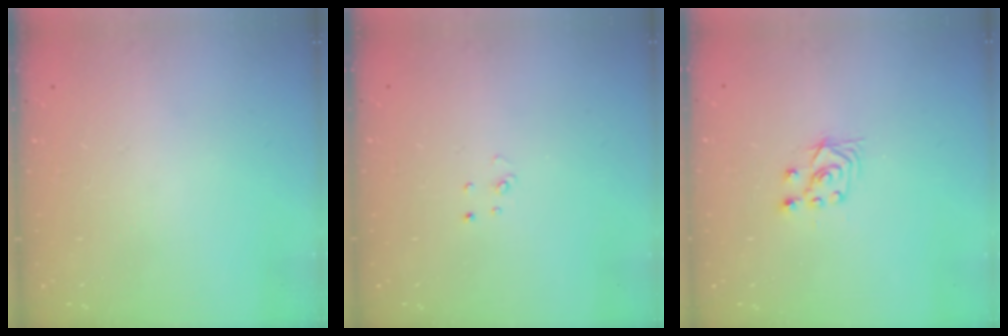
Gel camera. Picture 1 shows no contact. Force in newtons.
{"total": 2.7, "press": 2.7, "slide": 0.3}
{"total": 3.4, "press": 3.2, "slide": 0.9}